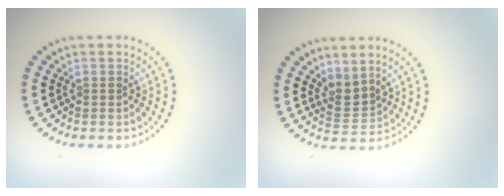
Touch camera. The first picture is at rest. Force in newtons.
{"total": 2.3, "press": 1.5, "slide": 1.7}